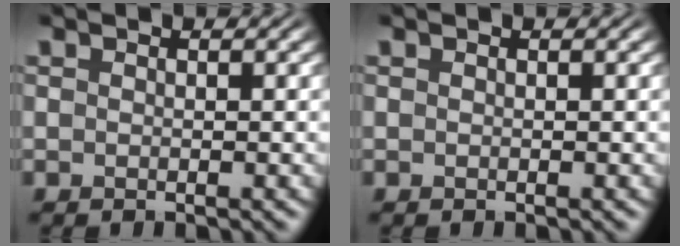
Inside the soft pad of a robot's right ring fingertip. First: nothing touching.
{"total": 0.0}